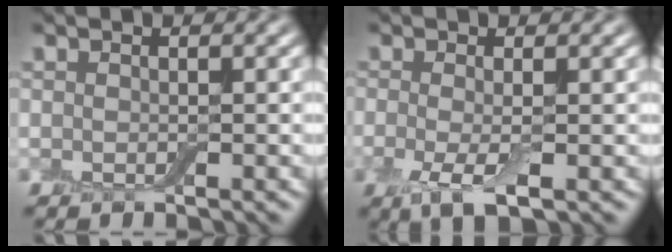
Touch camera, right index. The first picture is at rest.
{"total": 3.1, "force": [-0.7, 0.9, 2.9], "torque": [-0.063, -0.011, -0.016]}